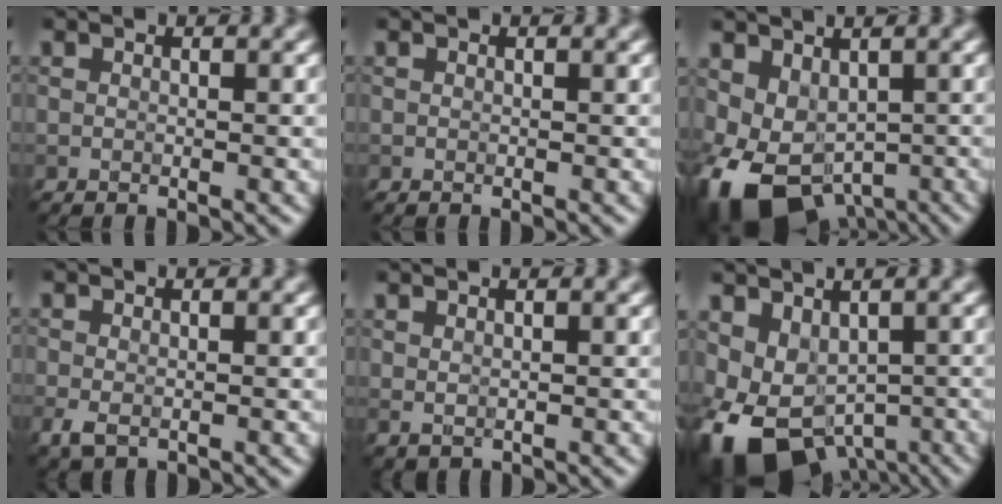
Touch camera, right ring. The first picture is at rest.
{"total": 0.0}
{"total": 8.3, "force": [-3.5, 5.4, 5.2], "torque": [-0.097, -0.018, -0.049]}
{"total": 1.7, "force": [-0.4, 1.0, 1.2], "torque": [-0.032, -0.006, -0.009]}
{"total": 0.8, "force": [0.7, 0.2, 0.3], "torque": [-0.008, 0.001, 0.018]}
{"total": 9.9, "force": [-4.5, 6.5, 5.8], "torque": [-0.107, -0.032, -0.051]}